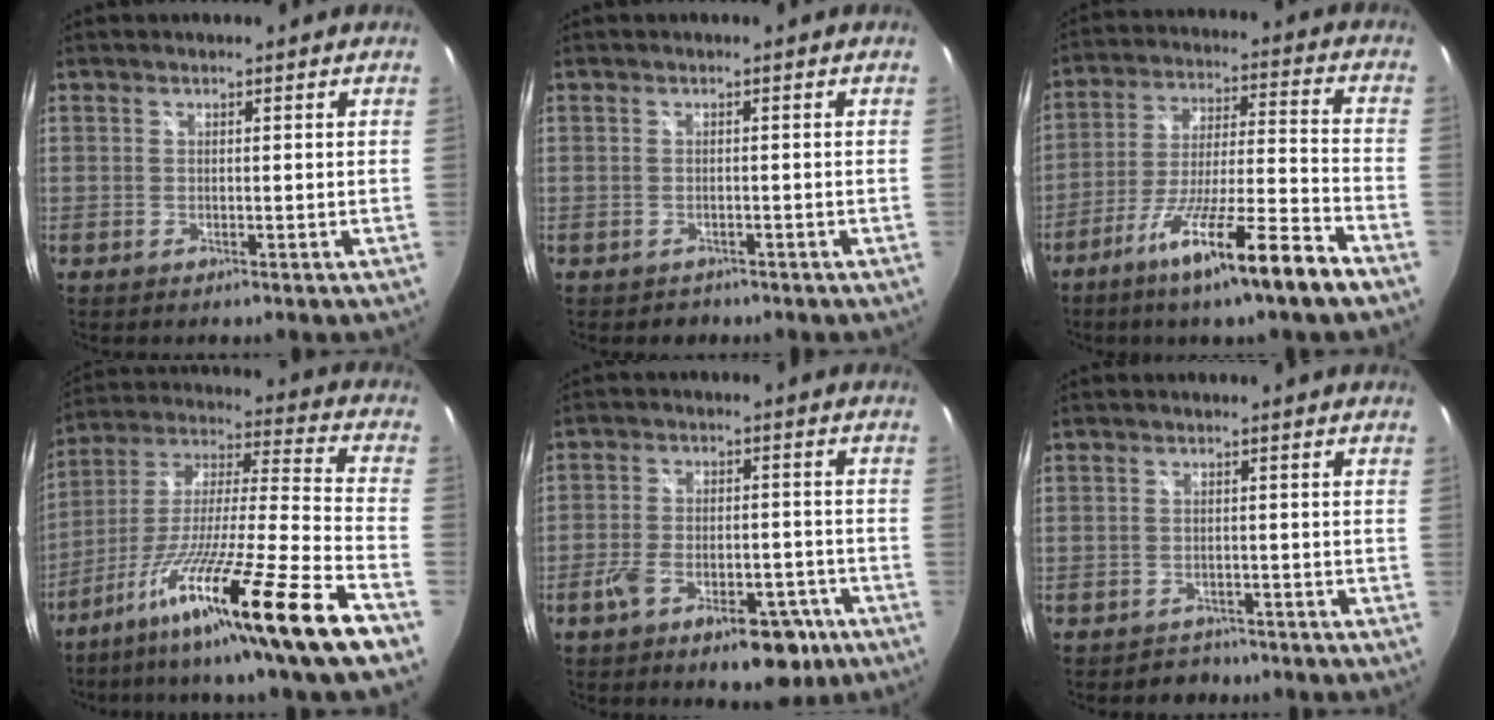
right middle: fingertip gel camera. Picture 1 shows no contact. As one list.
[{"total": 1.9, "force": [-1.2, 1.4, 0.2], "torque": [-0.009, -0.003, -0.015]}, {"total": 15.5, "force": [-10.4, -0.5, 11.4], "torque": [-0.214, -0.027, -0.177]}, {"total": 24.4, "force": [-16.8, -1.8, 17.5], "torque": [-0.282, -0.058, -0.280]}, {"total": 13.0, "force": [-7.4, 6.2, 8.6], "torque": [-0.161, -0.007, -0.107]}, {"total": 3.5, "force": [-2.6, 2.3, 0.0], "torque": [-0.007, 0.004, -0.037]}]